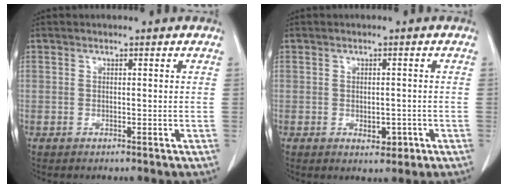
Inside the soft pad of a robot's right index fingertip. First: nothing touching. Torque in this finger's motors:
{"motor_torque": [0.09, -0.02, 0.08, 0.01]}